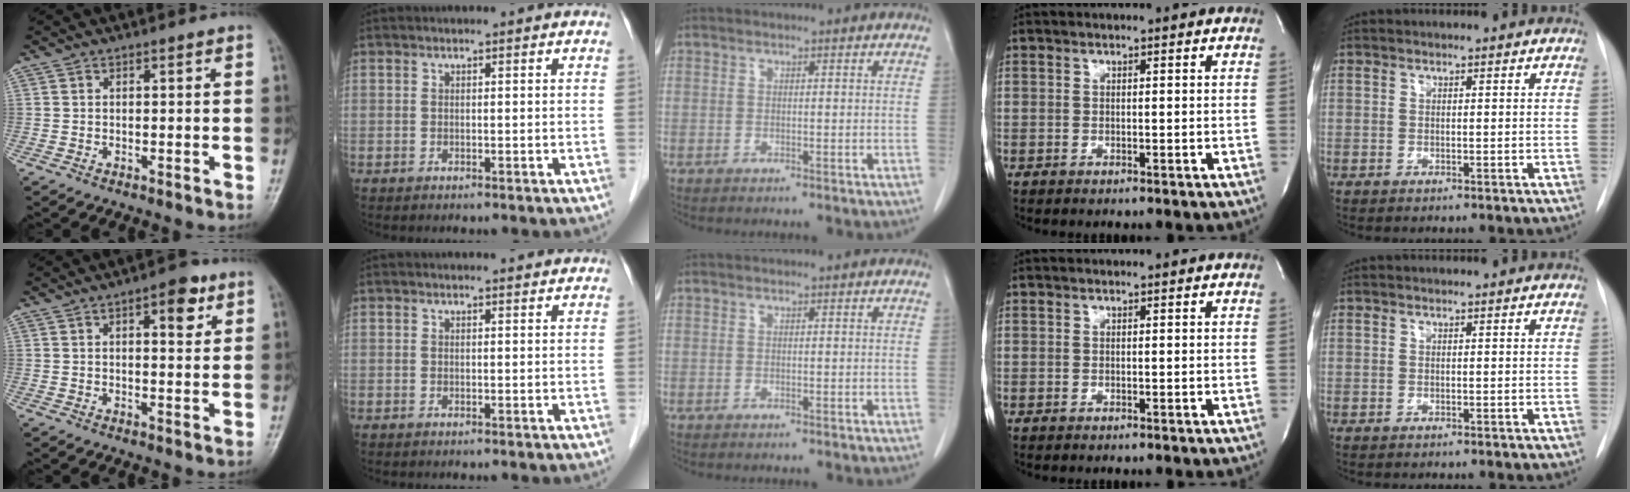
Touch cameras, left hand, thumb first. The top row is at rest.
{"thumb": {"total": 6.1, "force": [2.8, 2.5, 4.7], "torque": [-0.047, -0.009, 0.034]}, "index": {"total": 1.3, "force": [1.3, 0.1, 0.1], "torque": [-0.011, -0.002, 0.016]}}